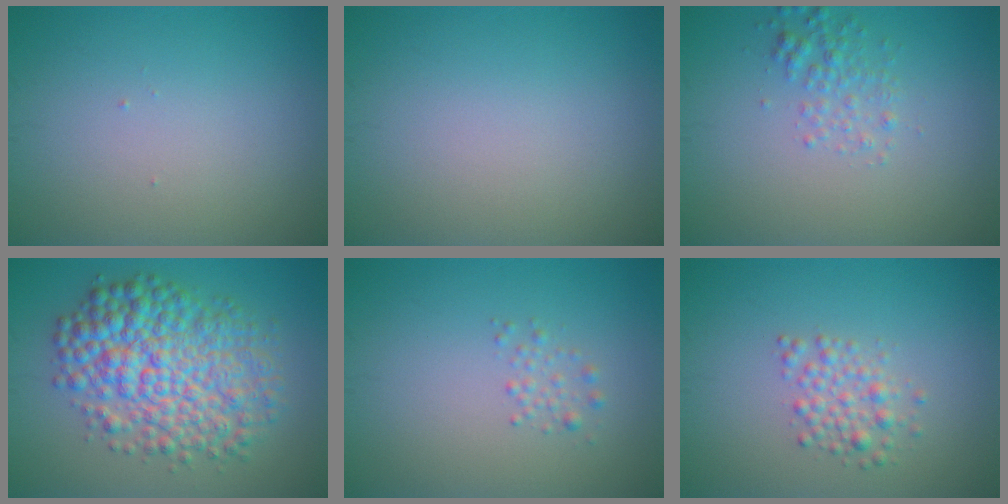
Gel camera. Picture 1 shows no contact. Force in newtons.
{"total": 0.0}
{"total": 2.0, "press": 2.0, "slide": 0.1}
{"total": 9.0, "press": 9.0, "slide": 0.1}
{"total": 1.5, "press": 1.5, "slide": 0.0}
{"total": 2.3, "press": 2.3, "slide": 0.0}